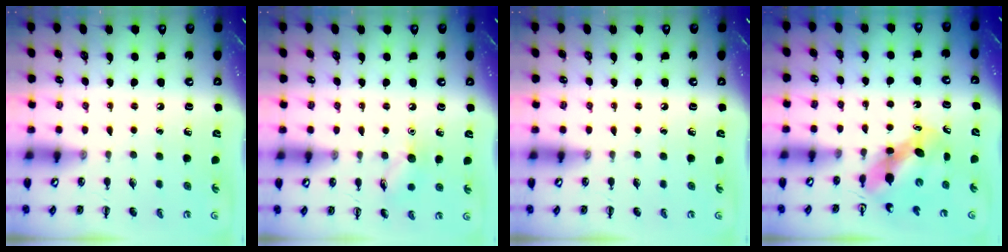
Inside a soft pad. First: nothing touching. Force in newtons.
{"total": 7.0, "press": 6.9, "slide": 1.3}
{"total": 0.0}
{"total": 5.3, "press": 5.3, "slide": 0.9}